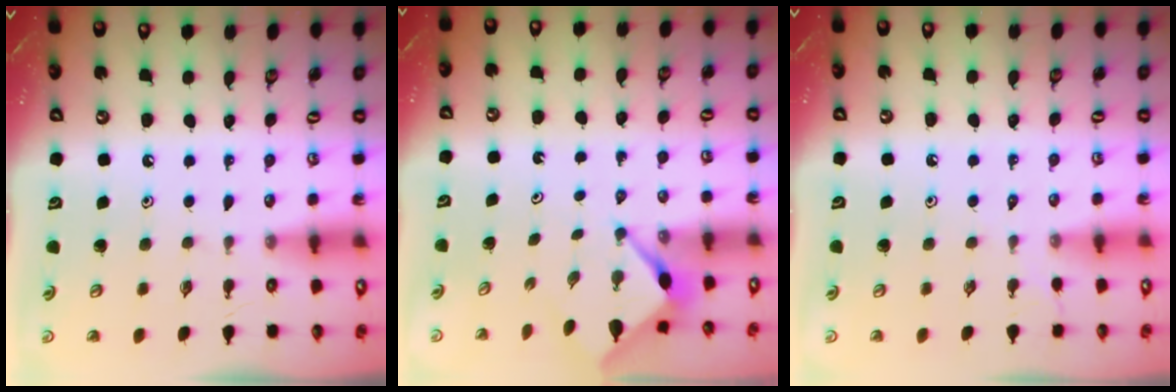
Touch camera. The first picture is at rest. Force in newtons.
{"total": 2.9, "press": 2.9, "slide": 0.3}
{"total": 1.1, "press": 1.1, "slide": 0.3}